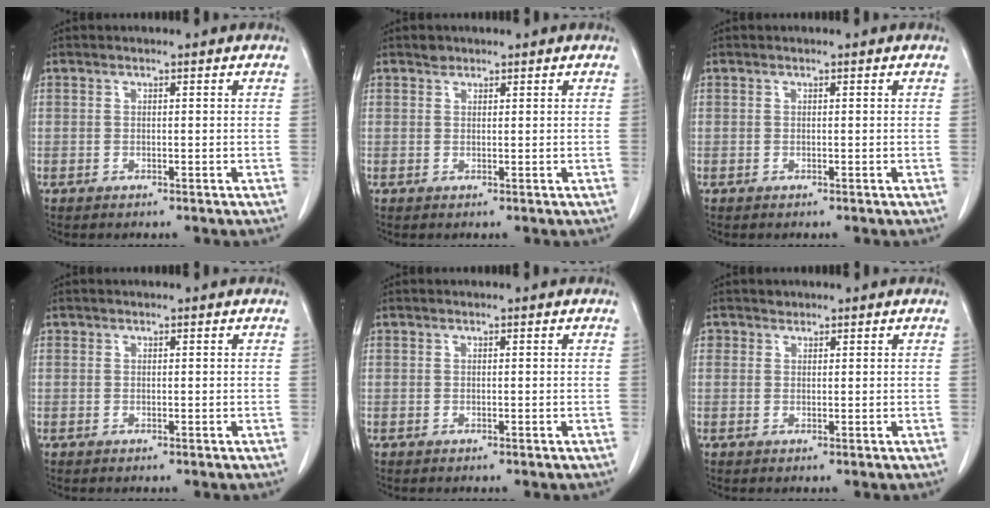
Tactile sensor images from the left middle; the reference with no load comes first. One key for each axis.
{"total": 0.9, "fx": 0.8, "fy": 0.6, "fz": 0.1, "tx": 0.001, "ty": 0.002, "tz": 0.010}
{"total": 0.0}
{"total": 0.0}
{"total": 0.0}
{"total": 1.0, "fx": 0.7, "fy": 0.7, "fz": -0.1, "tx": 0.006, "ty": 0.002, "tz": 0.009}